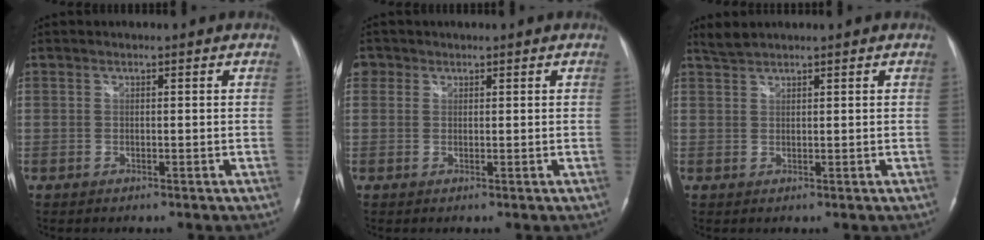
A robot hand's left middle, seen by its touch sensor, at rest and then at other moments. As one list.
[{"total": 1.5, "force": [0.8, 1.3, 0.2], "torque": [0.005, 0.005, 0.012]}, {"total": 1.9, "force": [1.9, -0.1, 0.3], "torque": [-0.013, 0.010, 0.044]}]